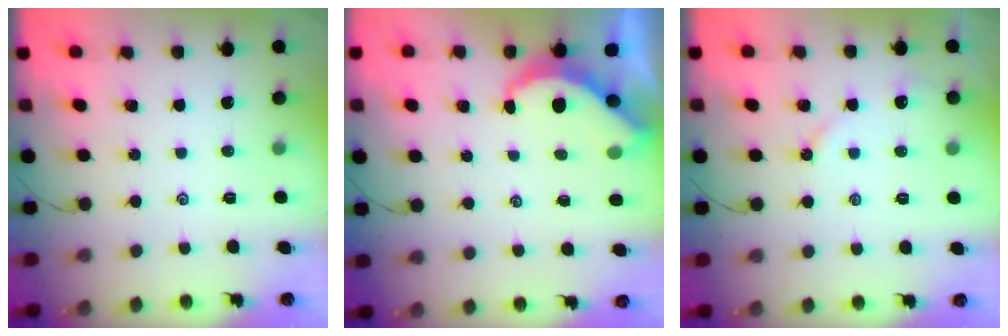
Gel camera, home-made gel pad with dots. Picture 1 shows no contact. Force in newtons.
{"total": 5.1, "press": 5.1, "slide": 0.4}
{"total": 5.1, "press": 5.1, "slide": 0.4}